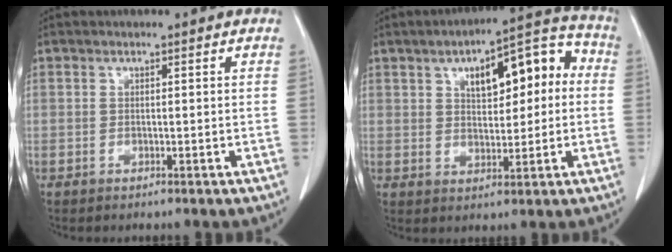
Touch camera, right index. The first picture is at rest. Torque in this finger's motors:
{"motor_torque": [0.35, 0.08, 0.21, 0.06]}